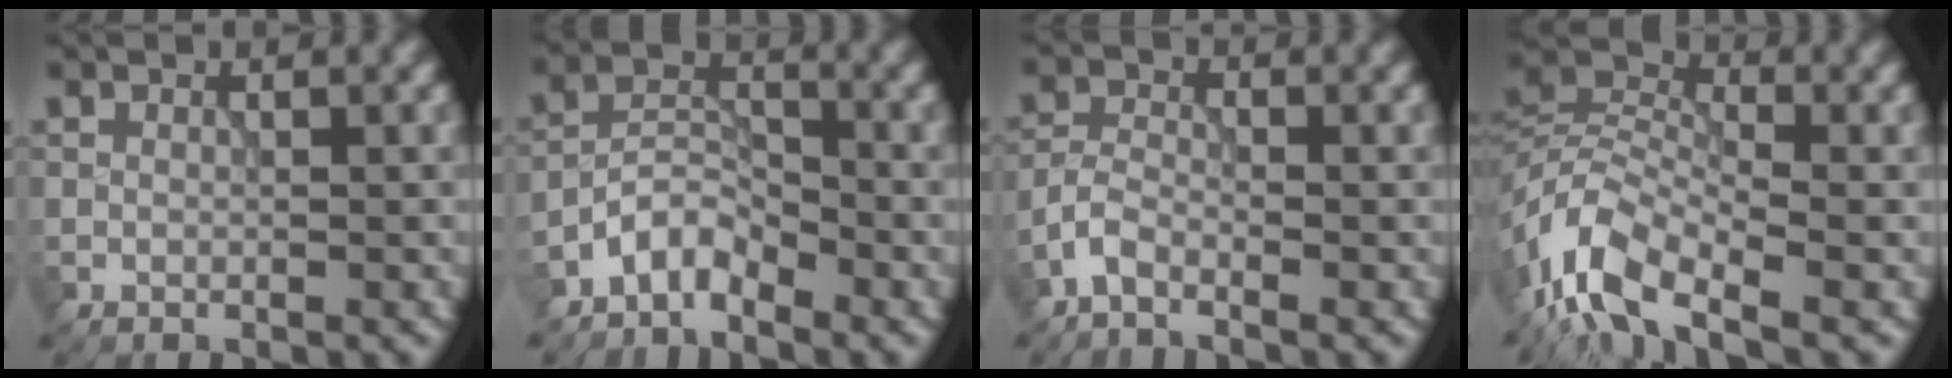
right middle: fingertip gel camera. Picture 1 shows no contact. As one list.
[{"total": 3.0, "force": [-2.5, 1.2, 1.2], "torque": [-0.019, 0.013, -0.056]}, {"total": 2.0, "force": [-1.6, 0.6, 1.2], "torque": [-0.025, 0.003, -0.043]}, {"total": 8.4, "force": [-5.0, 3.9, 5.5], "torque": [-0.109, 0.005, -0.116]}]